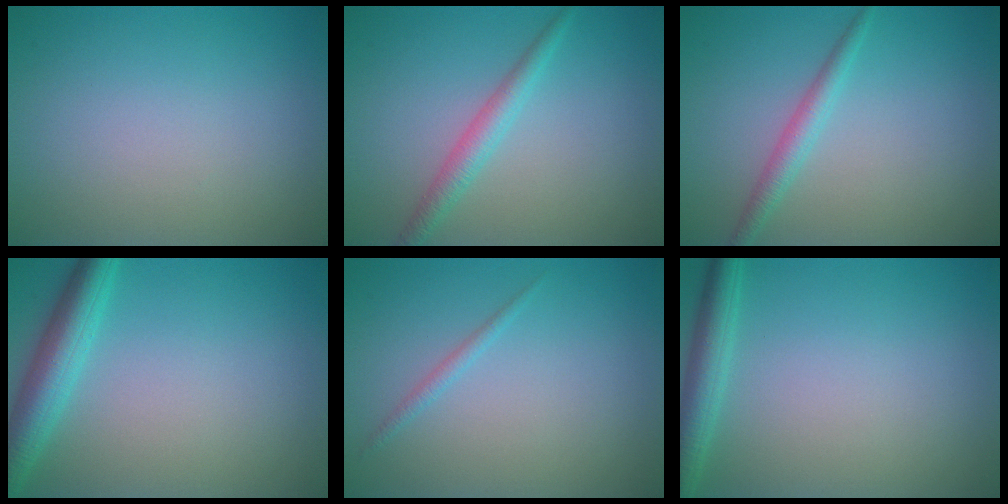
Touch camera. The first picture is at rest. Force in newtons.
{"total": 2.3, "press": 2.2, "slide": 0.1}
{"total": 2.0, "press": 2.0, "slide": 0.1}
{"total": 4.5, "press": 4.4, "slide": 0.2}
{"total": 0.8, "press": 0.8, "slide": 0.1}
{"total": 3.0, "press": 3.0, "slide": 0.2}